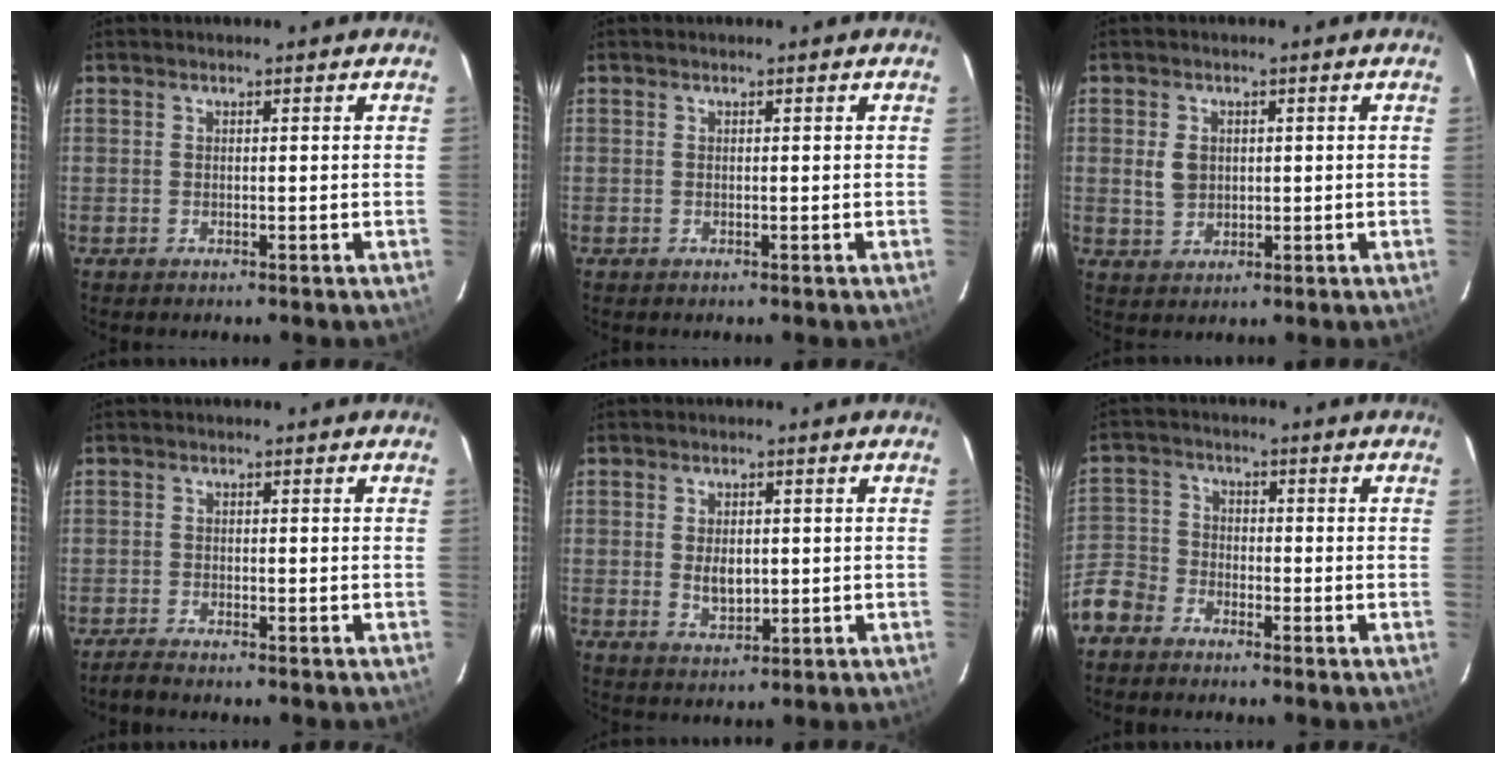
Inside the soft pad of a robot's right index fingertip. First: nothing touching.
{"total": 0.0}
{"total": 4.0, "force": [0.5, 3.3, 2.3], "torque": [-0.046, 0.005, 0.012]}
{"total": 2.2, "force": [-2.1, 0.2, 0.8], "torque": [-0.028, -0.005, -0.039]}
{"total": 4.7, "force": [-0.1, 3.0, 3.7], "torque": [-0.064, -0.003, 0.005]}
{"total": 8.9, "force": [-5.9, 6.0, 2.7], "torque": [-0.074, 0.015, -0.128]}